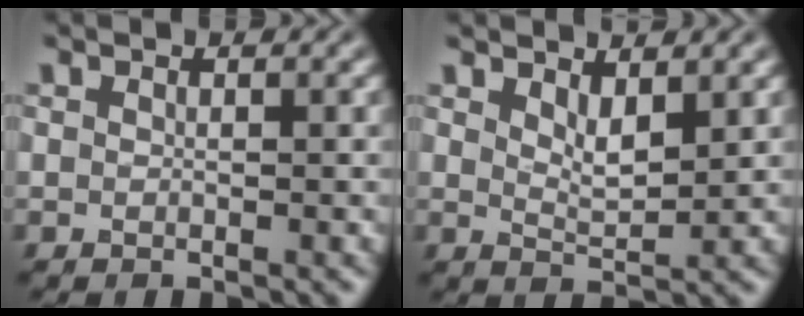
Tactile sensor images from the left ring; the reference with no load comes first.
{"total": 2.3, "force": [1.4, 0.7, 1.7], "torque": [-0.031, -0.007, 0.028]}